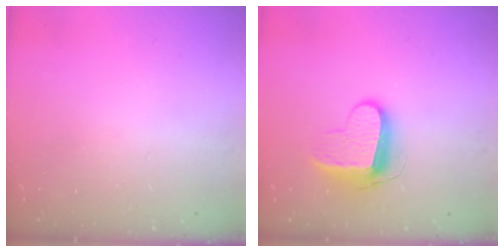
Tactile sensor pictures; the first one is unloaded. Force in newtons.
{"total": 9.9, "press": 9.9, "slide": 0.7}